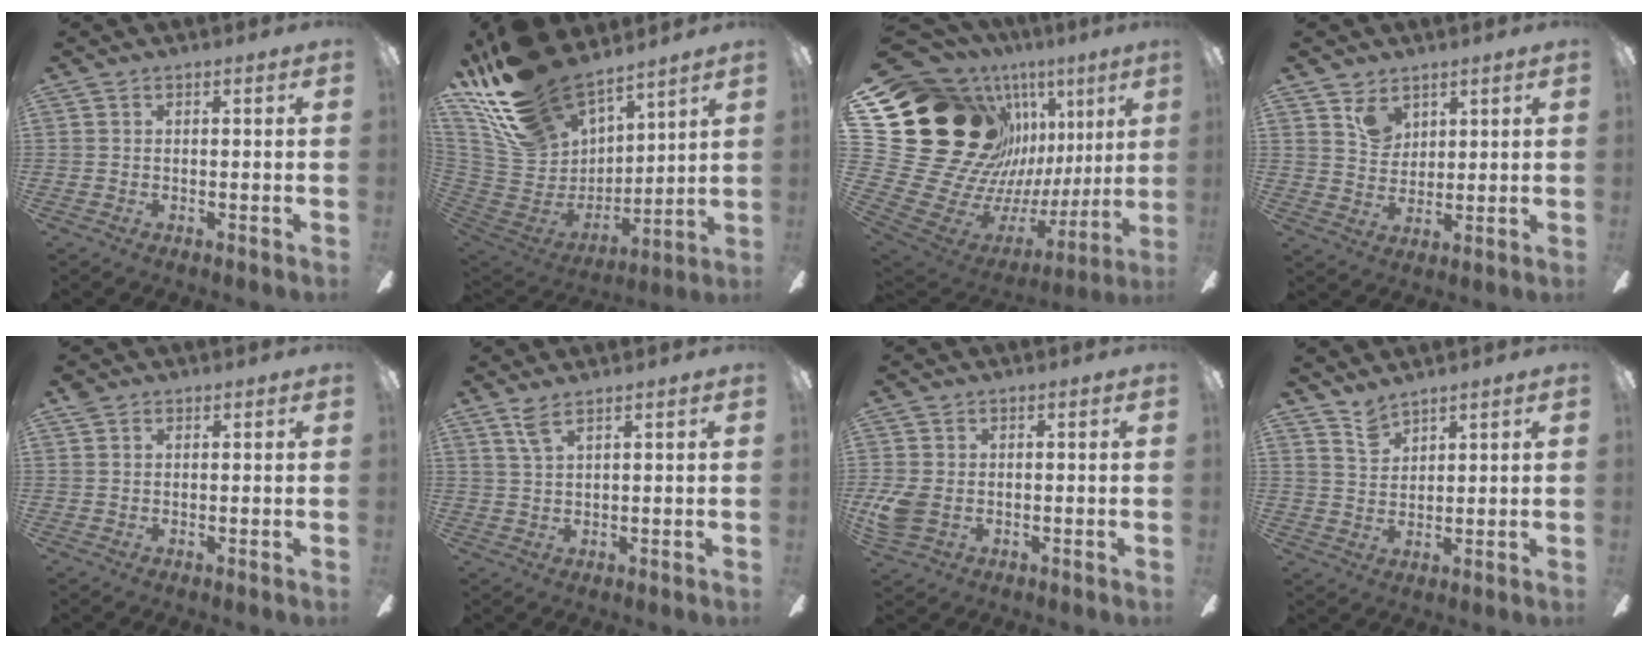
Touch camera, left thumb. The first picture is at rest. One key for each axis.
{"total": 23.4, "fx": 18.5, "fy": 10.4, "fz": 9.9, "tx": -0.234, "ty": -0.106, "tz": 0.350}
{"total": 28.9, "fx": 9.8, "fy": 21.0, "fz": 17.3, "tx": -0.300, "ty": -0.121, "tz": 0.257}
{"total": 6.2, "fx": 4.4, "fy": 4.0, "fz": 1.8, "tx": -0.026, "ty": -0.017, "tz": 0.081}
{"total": 1.2, "fx": 0.9, "fy": 0.8, "fz": 0.3, "tx": -0.008, "ty": 0.000, "tz": 0.017}
{"total": 3.5, "fx": 2.5, "fy": 0.6, "fz": 2.4, "tx": -0.055, "ty": -0.001, "tz": 0.046}
{"total": 5.8, "fx": -0.6, "fy": 4.4, "fz": 3.7, "tx": -0.081, "ty": -0.001, "tz": -0.011}
{"total": 4.5, "fx": 4.2, "fy": 1.4, "fz": 1.1, "tx": -0.033, "ty": -0.019, "tz": 0.080}